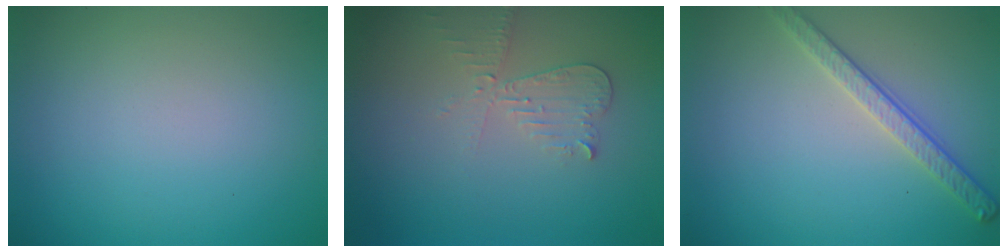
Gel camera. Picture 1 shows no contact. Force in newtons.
{"total": 2.4, "press": 2.3, "slide": 0.5}
{"total": 2.8, "press": 2.6, "slide": 1.1}